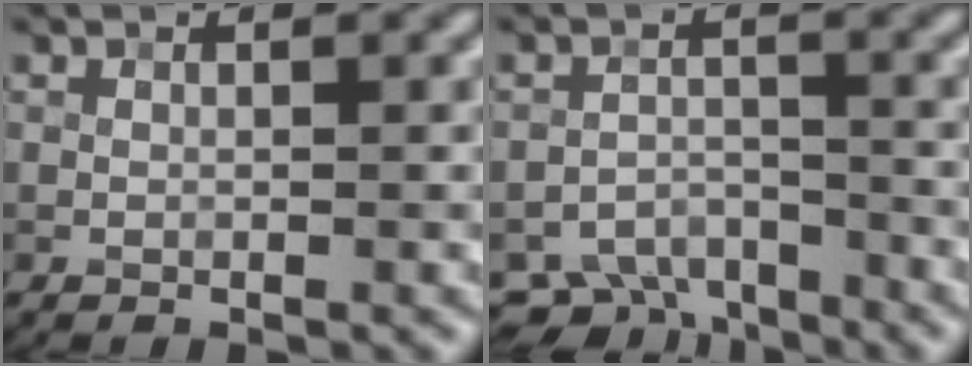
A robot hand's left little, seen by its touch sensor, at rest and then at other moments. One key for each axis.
{"total": 5.9, "fx": -5.0, "fy": 2.7, "fz": 1.7, "tx": -0.020, "ty": -0.011, "tz": -0.082}